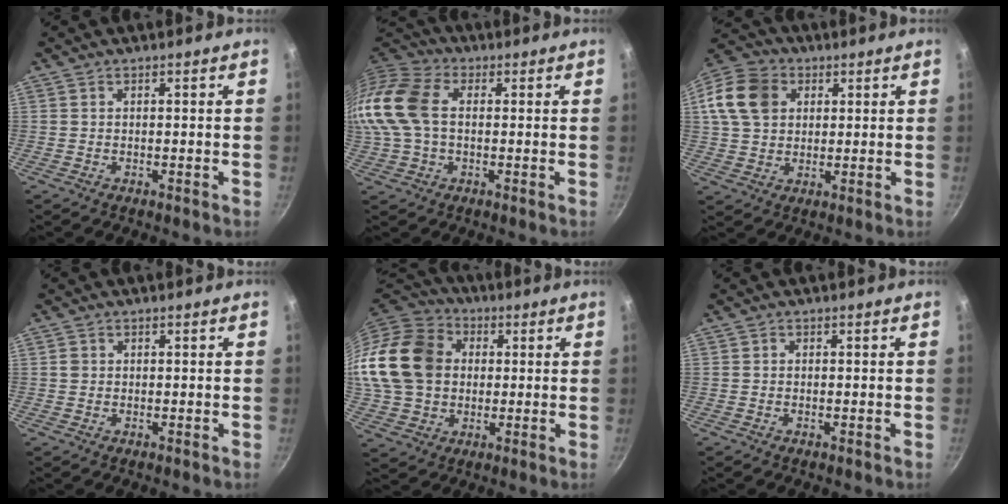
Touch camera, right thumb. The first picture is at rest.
{"total": 15.8, "force": [1.1, 10.7, 11.6], "torque": [-0.246, 0.030, 0.005]}
{"total": 14.1, "force": [3.9, 11.1, 7.8], "torque": [-0.142, 0.018, 0.060]}
{"total": 1.1, "force": [0.1, 1.0, 0.3], "torque": [-0.003, 0.005, 0.002]}
{"total": 20.8, "force": [2.5, 16.7, 12.1], "torque": [-0.223, 0.030, 0.042]}
{"total": 0.5, "force": [-0.2, 0.3, 0.4], "torque": [-0.008, 0.002, -0.005]}